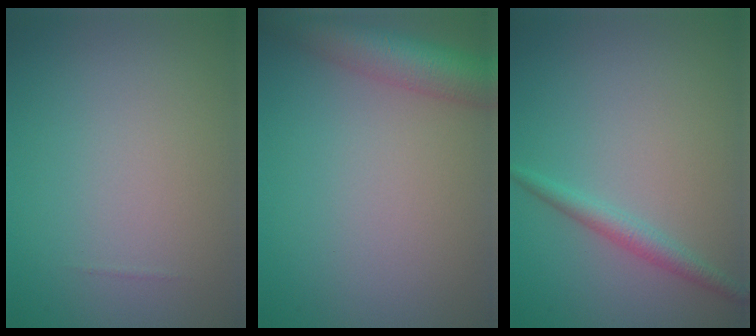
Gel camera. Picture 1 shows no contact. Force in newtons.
{"total": 5.7, "press": 5.7, "slide": 0.2}
{"total": 1.8, "press": 1.8, "slide": 0.0}